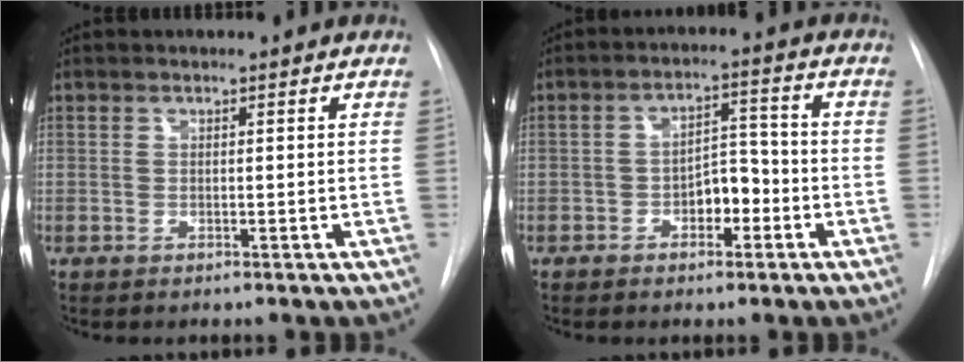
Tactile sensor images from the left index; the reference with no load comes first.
{"total": 5.2, "force": [-2.4, 2.7, 3.7], "torque": [-0.053, 0.014, -0.040]}